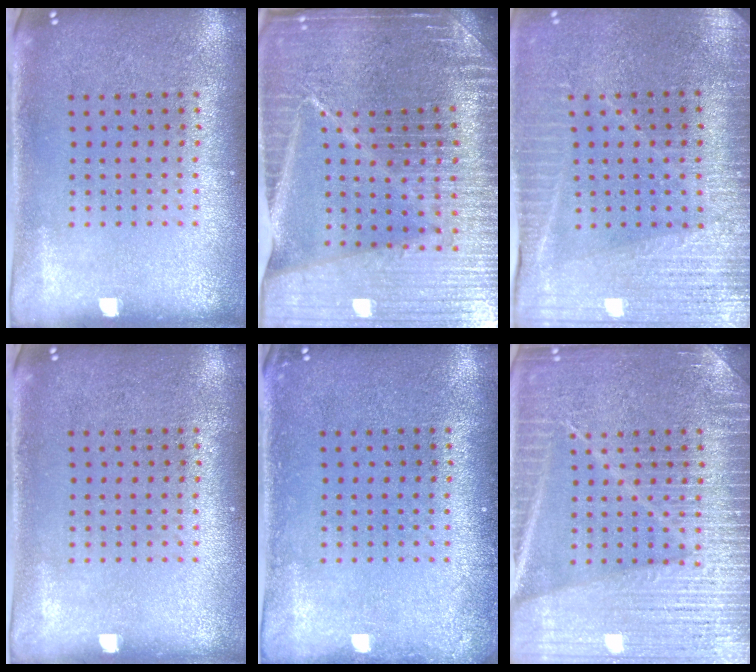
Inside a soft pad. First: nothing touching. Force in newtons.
{"total": 5.7, "press": 5.1, "slide": 2.4}
{"total": 3.5, "press": 3.3, "slide": 1.3}
{"total": 0.0}
{"total": 0.8, "press": 0.8, "slide": 0.1}
{"total": 6.8, "press": 6.7, "slide": 1.0}